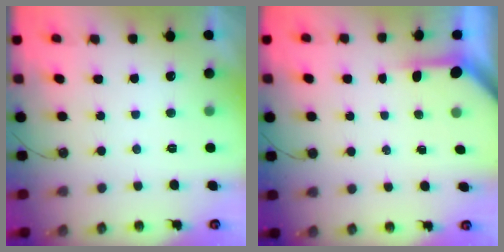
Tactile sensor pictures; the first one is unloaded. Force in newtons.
{"total": 3.0, "press": 3.0, "slide": 0.3}